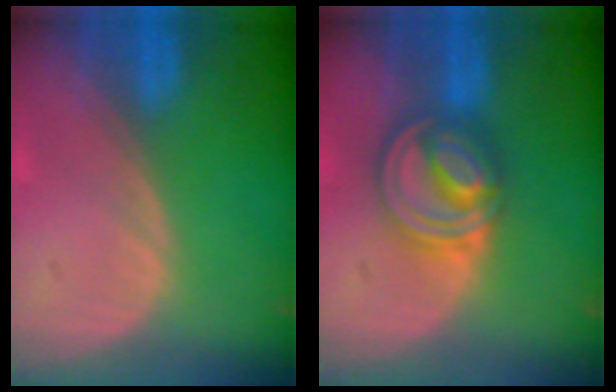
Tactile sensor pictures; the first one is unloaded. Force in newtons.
{"total": 7.9, "press": 6.9, "slide": 3.9}